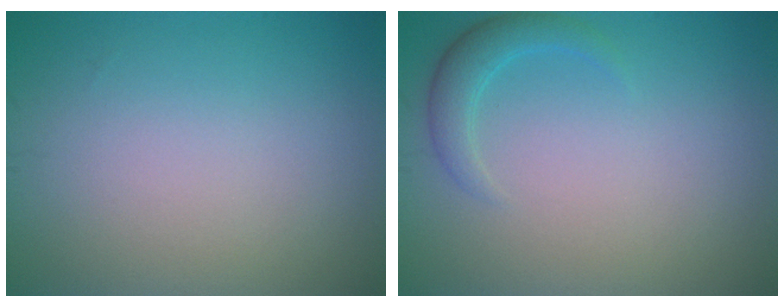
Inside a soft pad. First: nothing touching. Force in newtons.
{"total": 2.1, "press": 2.1, "slide": 0.2}